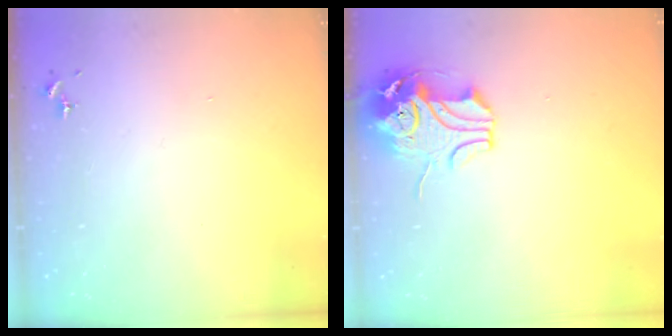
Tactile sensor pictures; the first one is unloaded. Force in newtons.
{"total": 10.6, "press": 10.5, "slide": 1.9}